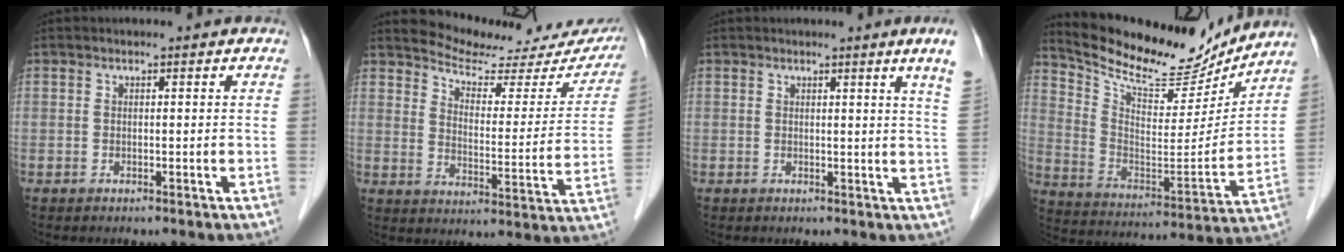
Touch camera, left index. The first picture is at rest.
{"total": 18.7, "force": [17.9, 3.9, 4.1], "torque": [-0.042, -0.056, 0.214]}
{"total": 4.7, "force": [3.3, -1.3, 3.1], "torque": [-0.040, -0.019, 0.025]}
{"total": 18.6, "force": [17.3, 4.4, 5.2], "torque": [-0.103, -0.026, 0.275]}